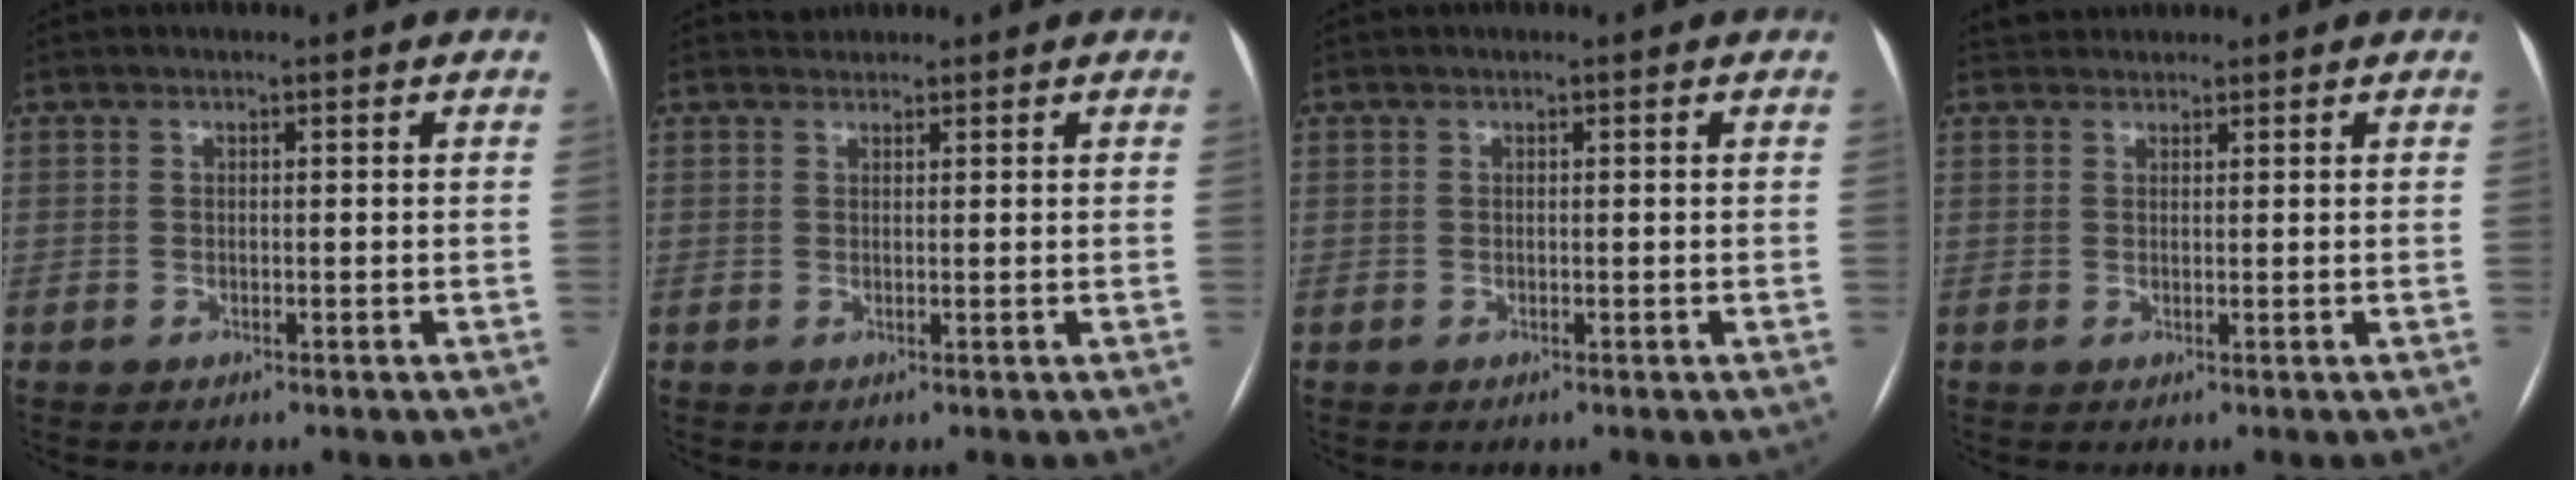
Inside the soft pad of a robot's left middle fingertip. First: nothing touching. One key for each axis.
{"total": 1.1, "fx": 1.0, "fy": 0.3, "fz": -0.4, "tx": 0.001, "ty": 0.008, "tz": 0.016}
{"total": 0.0}
{"total": 2.0, "fx": 1.8, "fy": 0.6, "fz": -0.2, "tx": 0.000, "ty": 0.019, "tz": 0.032}